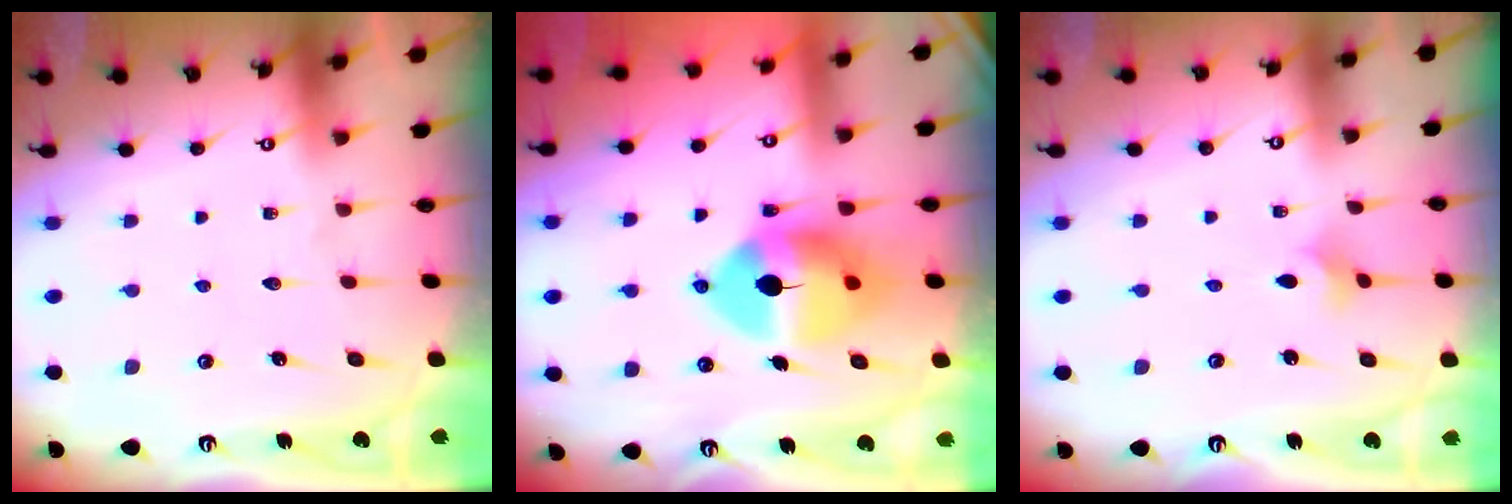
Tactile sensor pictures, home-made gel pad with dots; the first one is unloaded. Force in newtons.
{"total": 13.7, "press": 13.5, "slide": 2.3}
{"total": 1.9, "press": 1.8, "slide": 0.6}